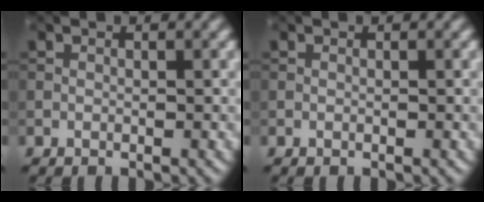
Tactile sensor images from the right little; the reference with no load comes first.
{"total": 0.0}